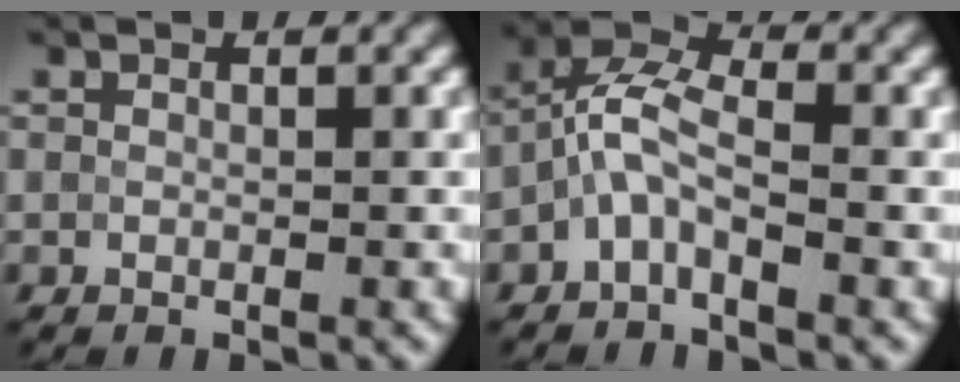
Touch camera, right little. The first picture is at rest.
{"total": 4.1, "force": [-1.4, 1.9, 3.4], "torque": [-0.071, 0.018, -0.040]}